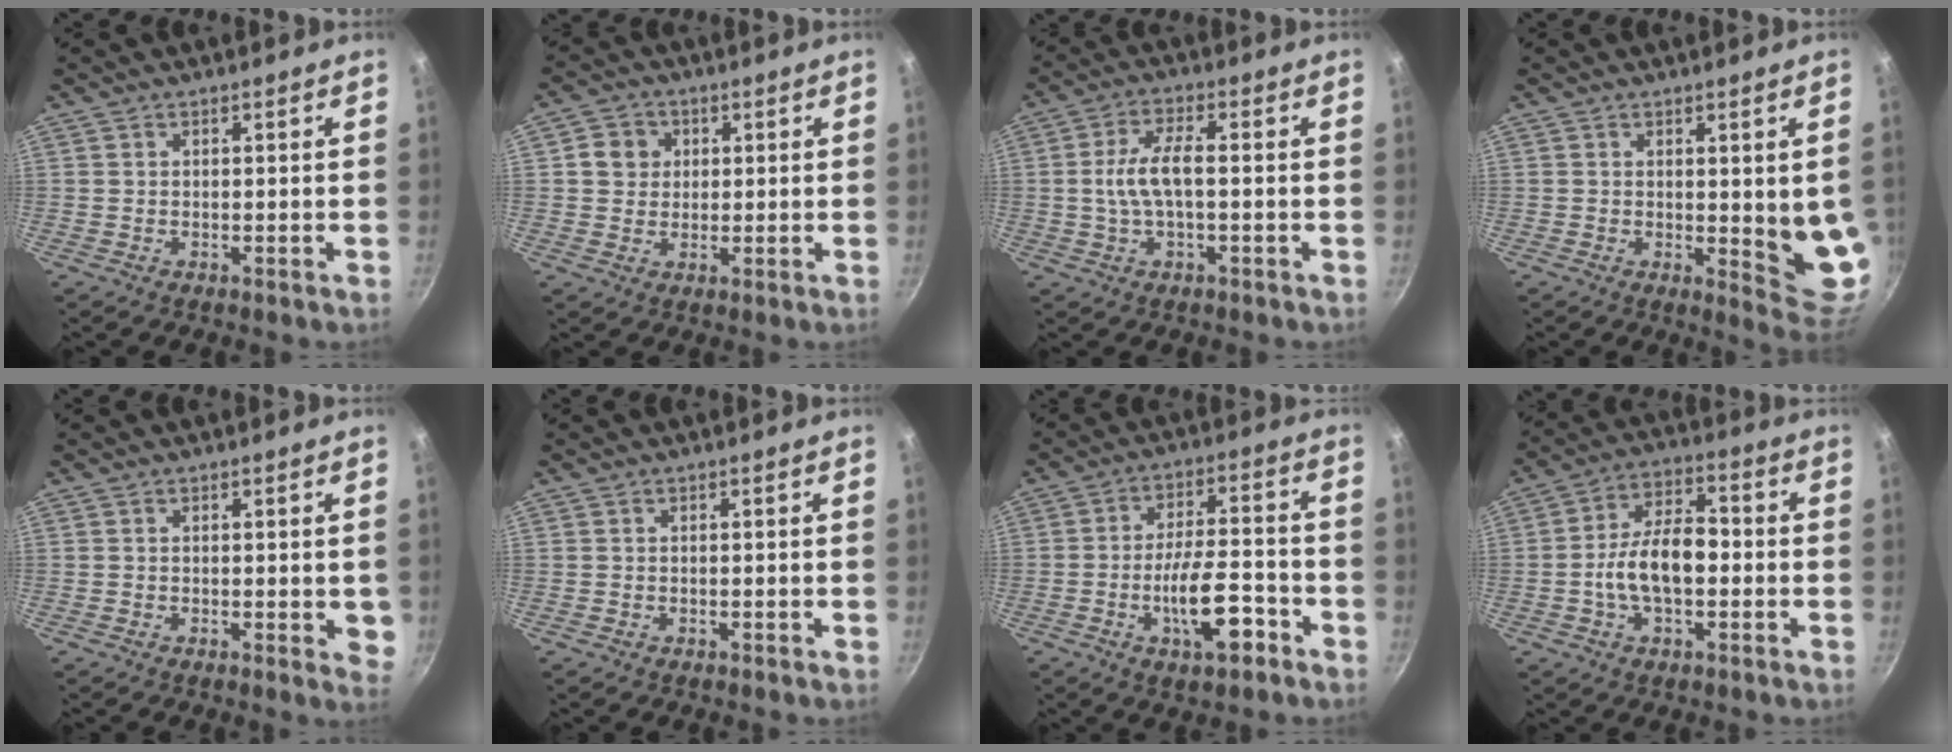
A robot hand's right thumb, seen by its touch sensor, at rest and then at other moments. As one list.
[{"total": 5.1, "force": [1.1, 4.7, 1.7], "torque": [0.003, 0.005, 0.011]}, {"total": 7.2, "force": [-0.4, 2.8, 6.6], "torque": [-0.134, 0.021, -0.011]}, {"total": 8.6, "force": [0.5, 2.6, 8.1], "torque": [-0.074, -0.027, 0.010]}, {"total": 3.5, "force": [-0.2, 1.4, 3.2], "torque": [-0.031, -0.009, -0.002]}, {"total": 0.0}, {"total": 11.6, "force": [-5.0, 4.3, 9.5], "torque": [-0.145, 0.033, -0.081]}, {"total": 11.4, "force": [-1.7, 6.3, 9.4], "torque": [-0.146, 0.037, -0.039]}]